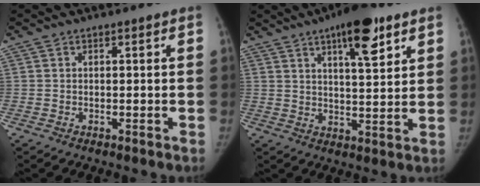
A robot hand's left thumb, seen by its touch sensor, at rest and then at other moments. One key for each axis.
{"total": 11.2, "fx": 6.2, "fy": 3.6, "fz": 8.7, "tx": -0.106, "ty": -0.030, "tz": 0.091}